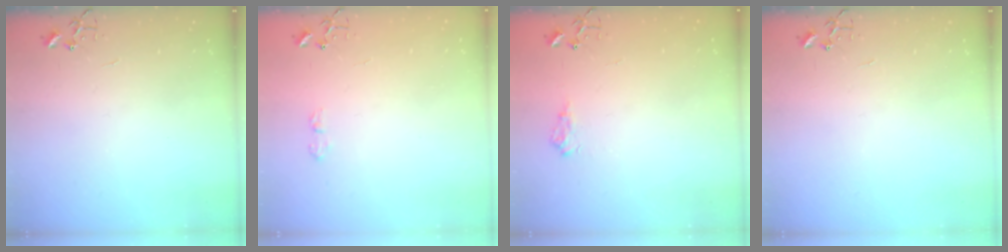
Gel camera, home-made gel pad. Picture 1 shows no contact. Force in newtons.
{"total": 6.4, "press": 6.4, "slide": 0.9}
{"total": 7.4, "press": 7.4, "slide": 0.9}
{"total": 0.0}